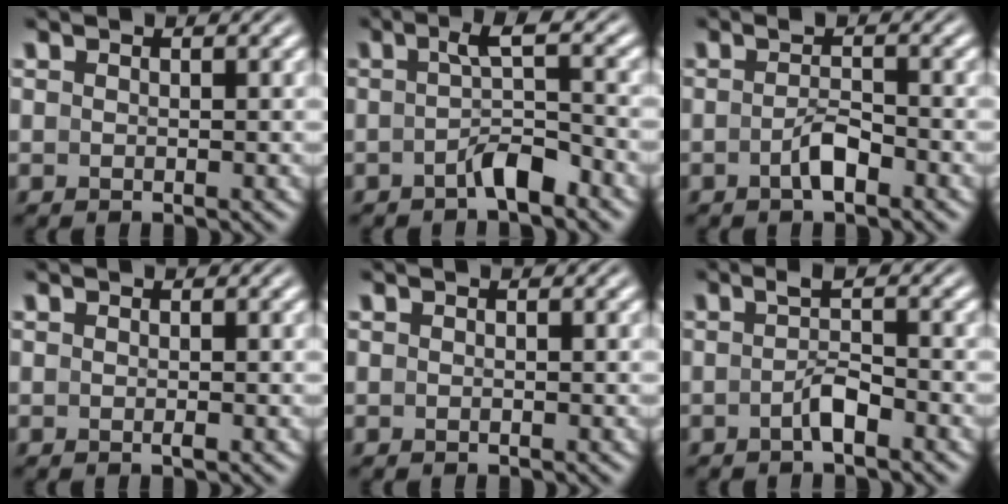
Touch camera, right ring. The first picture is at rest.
{"total": 2.7, "force": [-0.9, 0.0, 2.5], "torque": [-0.038, 0.000, -0.016]}
{"total": 2.0, "force": [-1.2, 0.3, 1.5], "torque": [-0.015, 0.006, -0.027]}
{"total": 0.0}
{"total": 0.0}
{"total": 1.9, "force": [-0.9, 0.1, 1.7], "torque": [-0.024, 0.001, -0.021]}